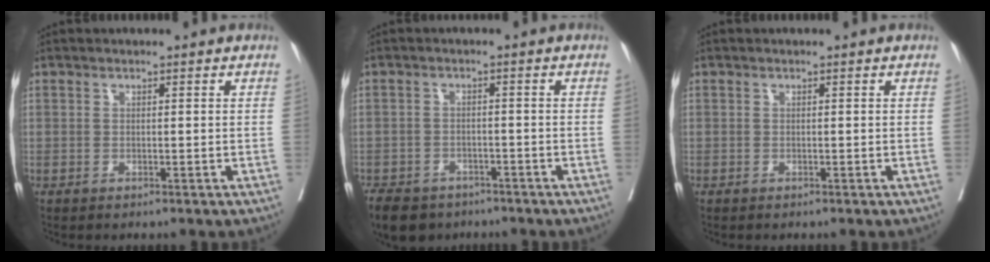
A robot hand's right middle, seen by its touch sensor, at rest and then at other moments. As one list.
[{"total": 8.6, "force": [-6.5, 4.9, 2.7], "torque": [-0.051, -0.004, -0.099]}, {"total": 0.0}]